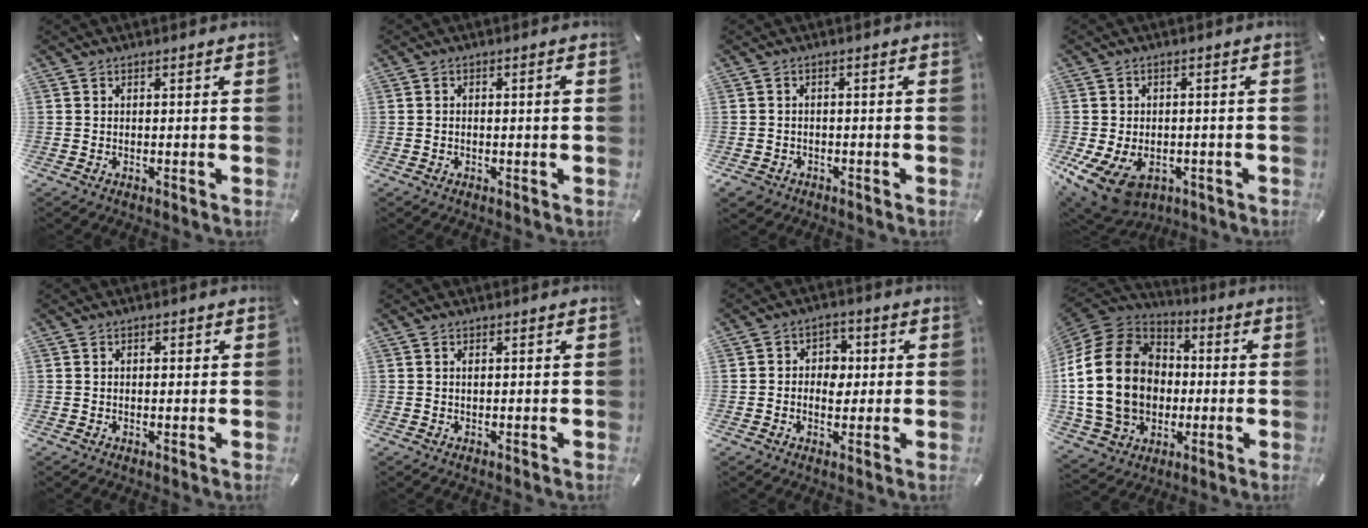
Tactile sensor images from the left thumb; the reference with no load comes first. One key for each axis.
{"total": 1.6, "fx": -0.2, "fy": 0.4, "fz": 1.5, "tx": -0.027, "ty": 0.003, "tz": -0.005}
{"total": 2.4, "fx": -1.4, "fy": 1.8, "fz": 0.6, "tx": -0.018, "ty": 0.006, "tz": -0.032}
{"total": 10.1, "fx": -4.3, "fy": 7.2, "fz": 5.6, "tx": -0.122, "ty": 0.019, "tz": -0.076}
{"total": 1.1, "fx": 0.1, "fy": 0.8, "fz": 0.8, "tx": -0.016, "ty": 0.006, "tz": 0.000}
{"total": 0.6, "fx": 0.1, "fy": 0.2, "fz": 0.6, "tx": -0.012, "ty": -0.001, "tz": 0.002}
{"total": 5.5, "fx": -0.4, "fy": 4.8, "fz": 2.7, "tx": -0.032, "ty": 0.004, "tz": -0.012}
{"total": 24.1, "fx": -1.4, "fy": 18.8, "fz": 15.0, "tx": -0.321, "ty": 0.020, "tz": -0.022}